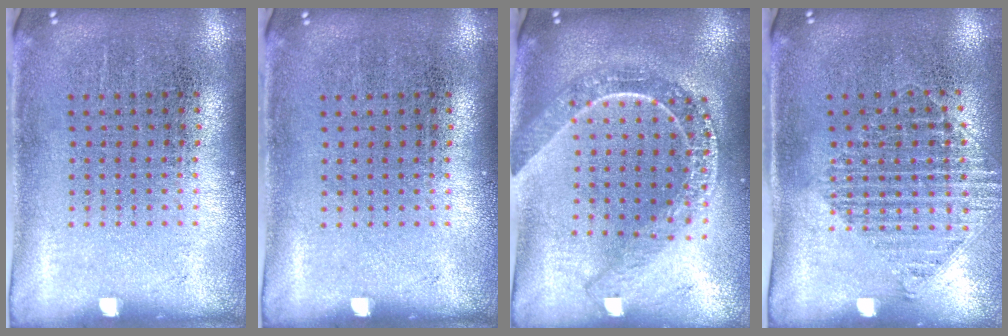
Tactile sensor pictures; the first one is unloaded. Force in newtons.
{"total": 0.0}
{"total": 2.2, "press": 1.9, "slide": 1.1}
{"total": 1.3, "press": 1.1, "slide": 0.7}